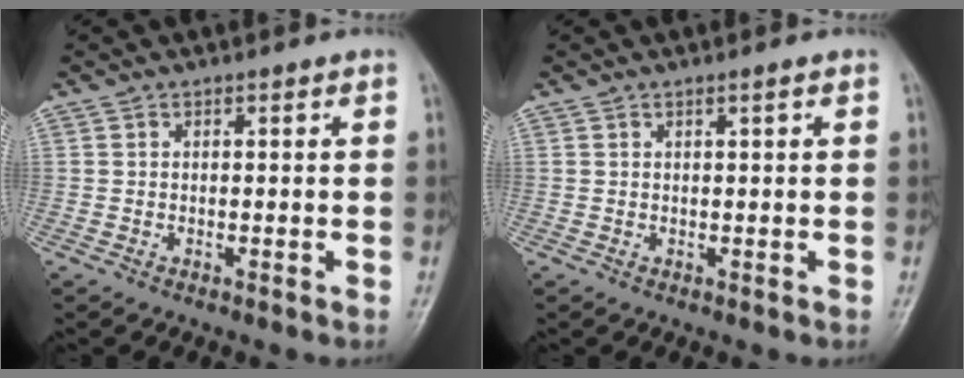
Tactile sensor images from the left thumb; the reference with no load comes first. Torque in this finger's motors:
{"motor_torque": [-0.48, 0.07, -0.23, 0.17, -0.01]}